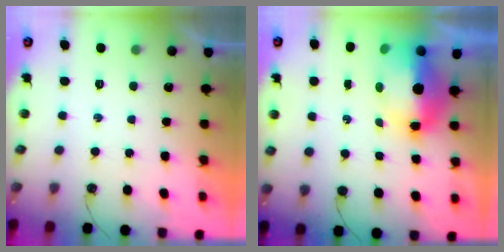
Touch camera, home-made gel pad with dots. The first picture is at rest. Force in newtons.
{"total": 9.9, "press": 9.7, "slide": 1.8}